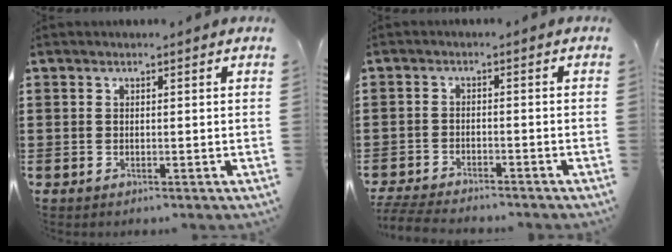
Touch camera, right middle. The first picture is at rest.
{"total": 3.7, "force": [-3.6, 0.2, 0.7], "torque": [-0.028, -0.007, -0.079]}